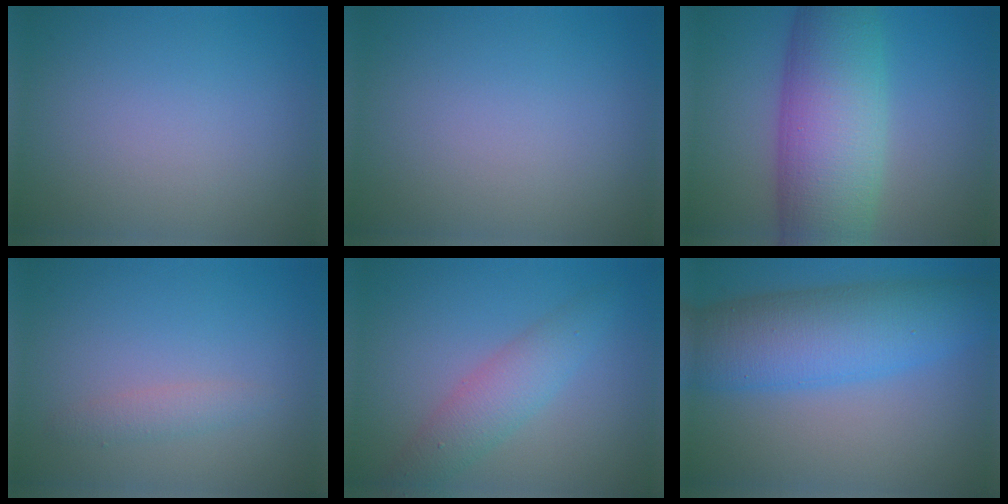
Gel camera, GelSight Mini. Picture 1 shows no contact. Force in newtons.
{"total": 0.0}
{"total": 11.4, "press": 11.4, "slide": 0.4}
{"total": 1.4, "press": 1.4, "slide": 0.1}
{"total": 3.5, "press": 3.5, "slide": 0.1}
{"total": 8.9, "press": 8.9, "slide": 0.0}